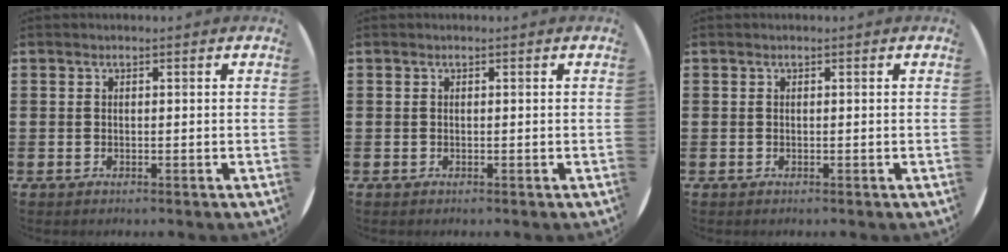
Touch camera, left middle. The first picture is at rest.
{"total": 0.0}
{"total": 0.0}